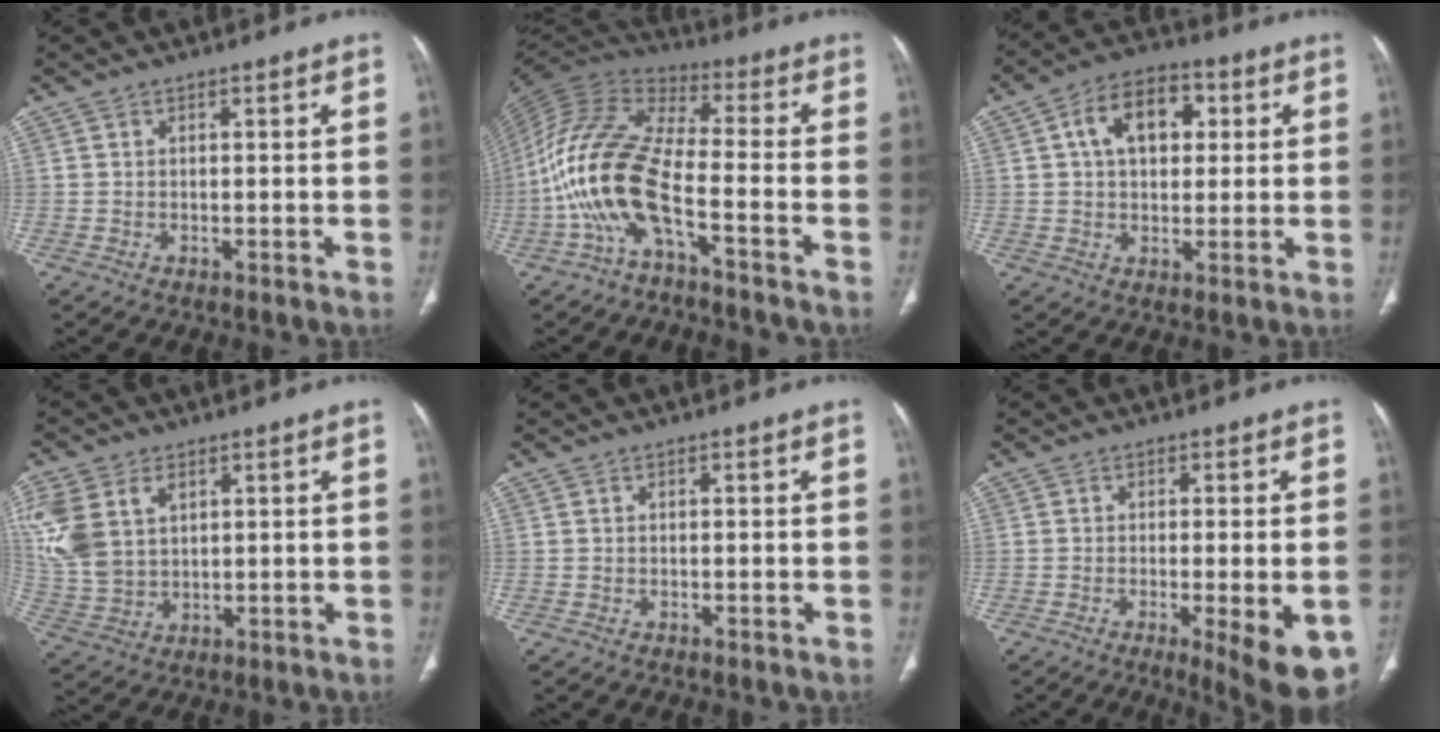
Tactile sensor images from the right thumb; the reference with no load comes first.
{"total": 15.9, "force": [-5.8, 5.3, 13.8], "torque": [-0.299, 0.064, -0.122]}
{"total": 11.3, "force": [2.8, 7.4, 8.0], "torque": [-0.106, 0.015, 0.039]}
{"total": 12.1, "force": [4.4, 8.0, 7.9], "torque": [-0.172, 0.000, 0.101]}
{"total": 0.0}
{"total": 12.1, "force": [-4.8, 3.1, 10.7], "torque": [-0.110, -0.011, -0.059]}